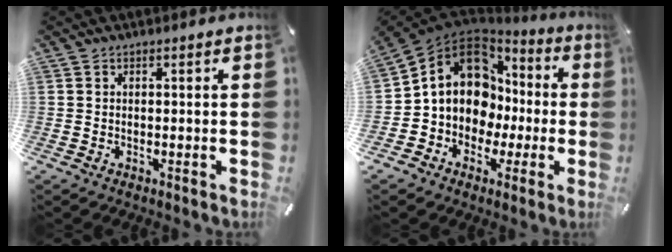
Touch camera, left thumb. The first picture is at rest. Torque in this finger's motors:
{"motor_torque": [0.33, 2.42, 1.67, 1.10, 0.57]}